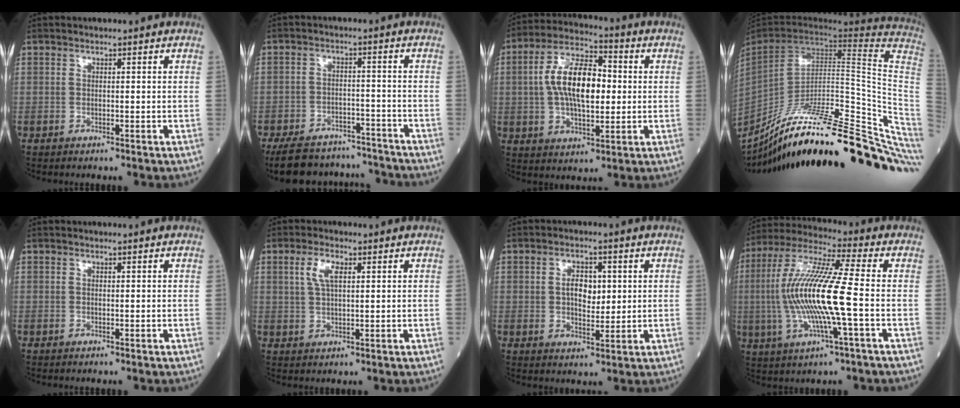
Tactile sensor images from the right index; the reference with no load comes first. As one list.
[{"total": 14.6, "force": [-13.0, 5.2, 4.1], "torque": [-0.068, 0.013, -0.184]}, {"total": 13.0, "force": [0.8, 5.4, 11.8], "torque": [-0.225, 0.018, 0.012]}, {"total": 37.5, "force": [-29.0, 3.9, 23.4], "torque": [-0.249, -0.043, -0.413]}, {"total": 0.0}, {"total": 4.1, "force": [1.6, 1.4, 3.5], "torque": [-0.075, 0.007, 0.032]}, {"total": 5.0, "force": [0.9, 2.7, 4.2], "torque": [-0.069, 0.005, 0.018]}, {"total": 15.9, "force": [-1.7, 0.8, 15.7], "torque": [-0.325, 0.004, -0.040]}]